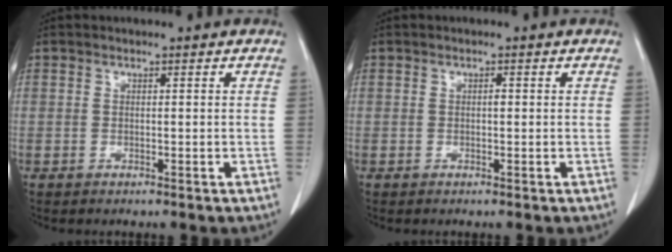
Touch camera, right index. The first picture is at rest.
{"total": 0.5, "force": [0.0, 0.2, 0.5], "torque": [-0.009, 0.002, 0.000]}